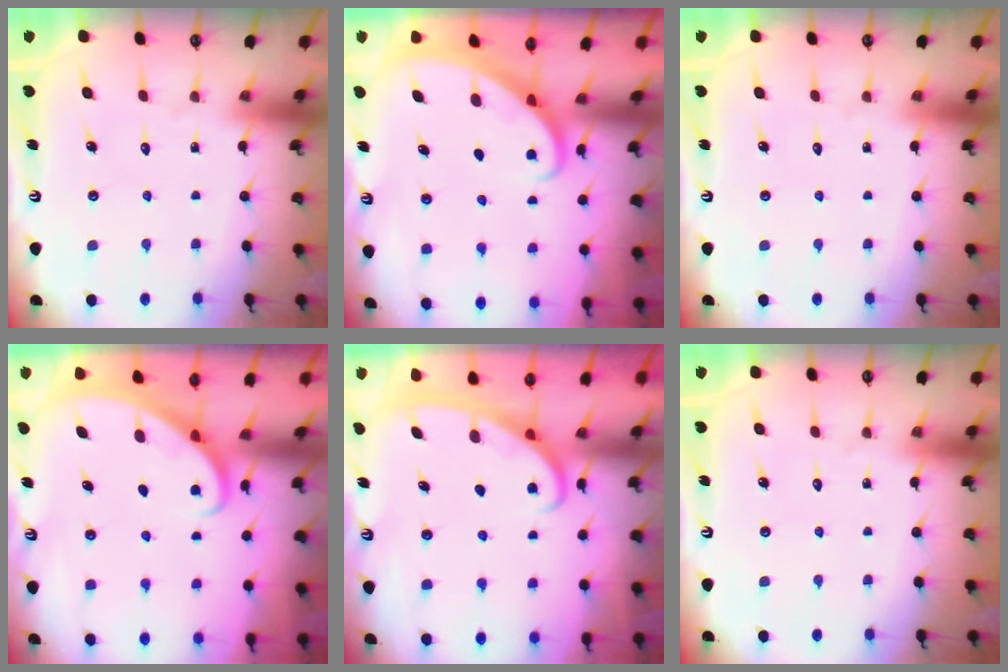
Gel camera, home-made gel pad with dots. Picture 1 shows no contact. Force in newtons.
{"total": 2.7, "press": 2.7, "slide": 0.2}
{"total": 0.0}
{"total": 2.8, "press": 2.8, "slide": 0.2}
{"total": 2.8, "press": 2.8, "slide": 0.4}
{"total": 0.0}